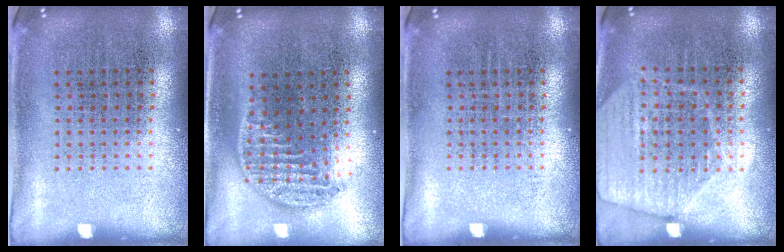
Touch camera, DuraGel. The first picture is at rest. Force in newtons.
{"total": 1.3, "press": 1.1, "slide": 0.7}
{"total": 0.0}
{"total": 1.8, "press": 1.6, "slide": 0.7}